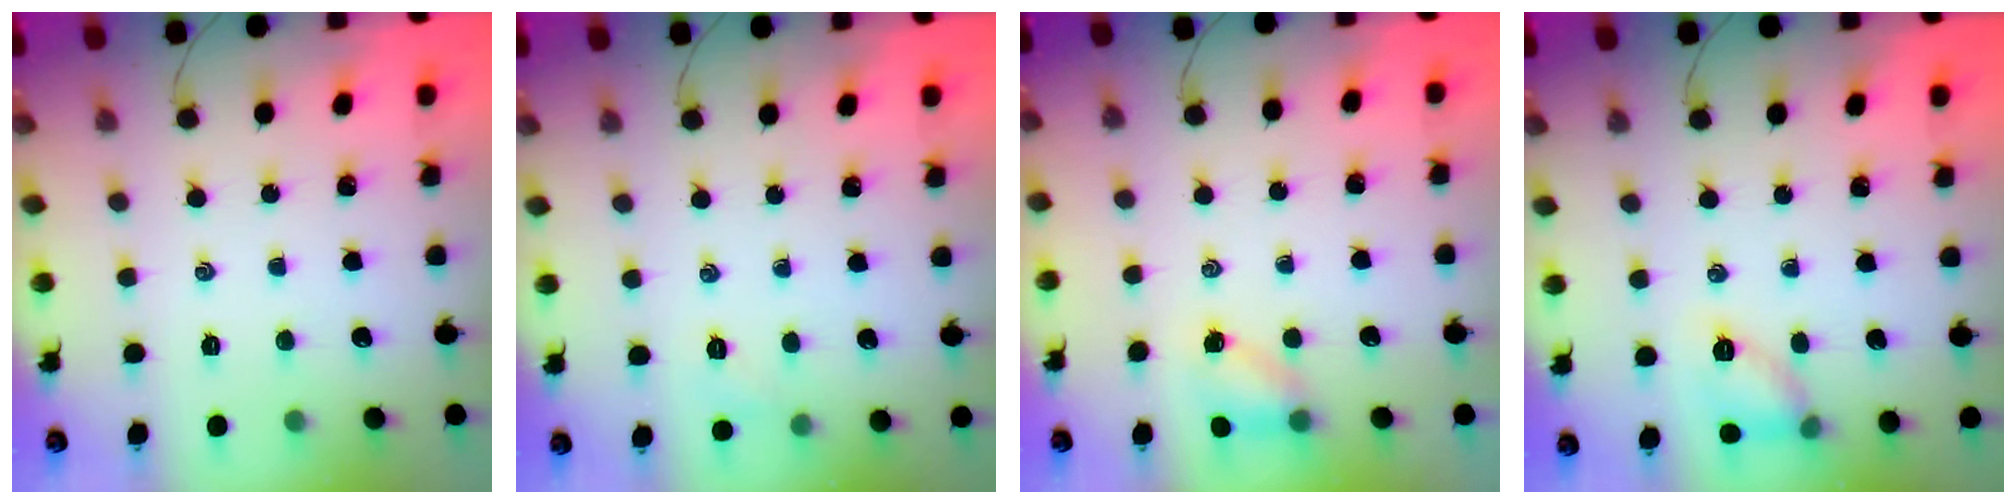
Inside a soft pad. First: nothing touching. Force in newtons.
{"total": 4.5, "press": 4.3, "slide": 1.2}
{"total": 4.1, "press": 4.0, "slide": 0.7}
{"total": 8.6, "press": 8.5, "slide": 0.2}